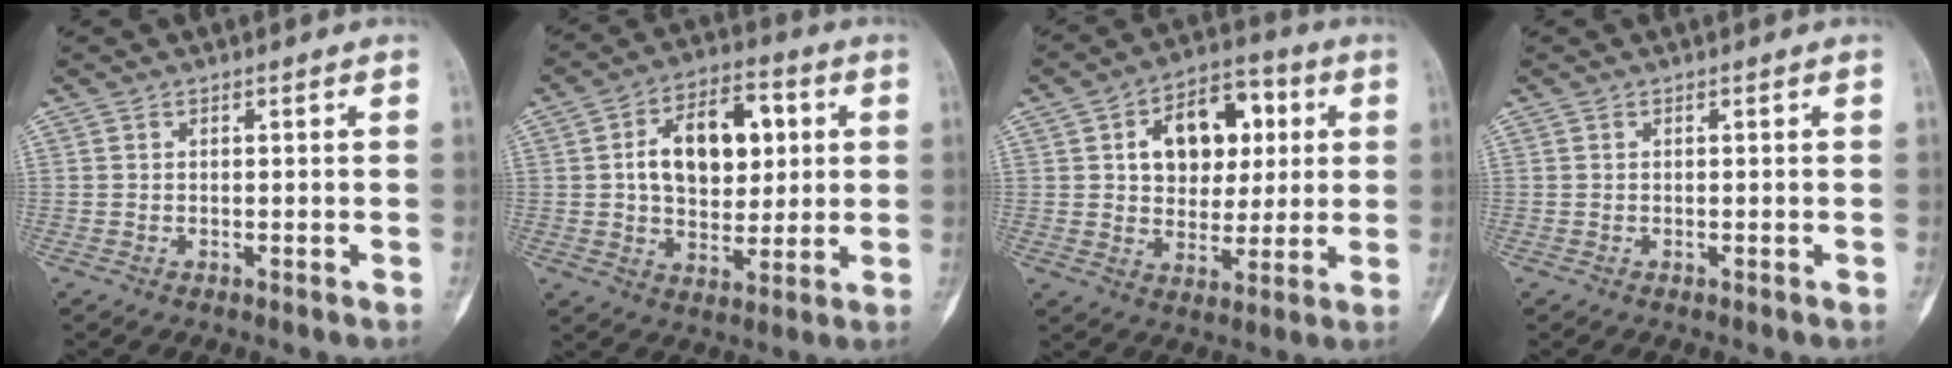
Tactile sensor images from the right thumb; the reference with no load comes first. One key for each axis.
{"total": 15.6, "fx": 2.9, "fy": 9.8, "fz": 11.8, "tx": -0.147, "ty": 0.009, "tz": 0.044}
{"total": 15.1, "fx": 3.7, "fy": 10.4, "fz": 10.3, "tx": -0.107, "ty": 0.010, "tz": 0.056}
{"total": 0.0}